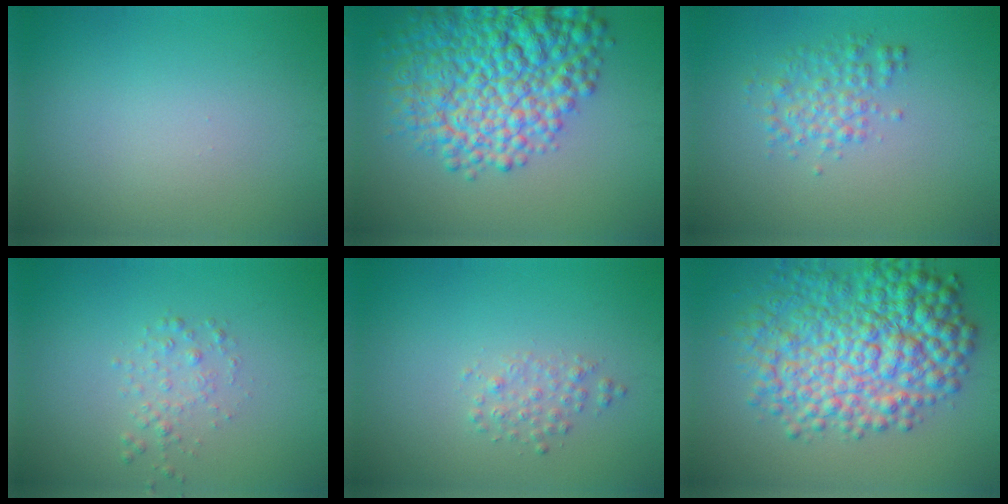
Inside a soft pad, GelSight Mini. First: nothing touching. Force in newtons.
{"total": 11.3, "press": 11.2, "slide": 0.4}
{"total": 2.5, "press": 2.5, "slide": 0.0}
{"total": 1.4, "press": 1.4, "slide": 0.1}
{"total": 1.4, "press": 1.4, "slide": 0.0}
{"total": 9.9, "press": 9.9, "slide": 0.1}